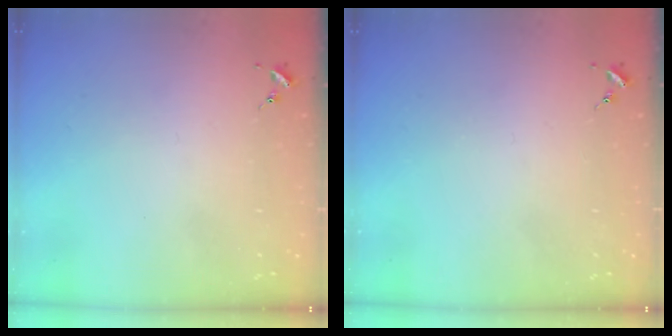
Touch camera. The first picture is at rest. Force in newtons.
{"total": 0.0}